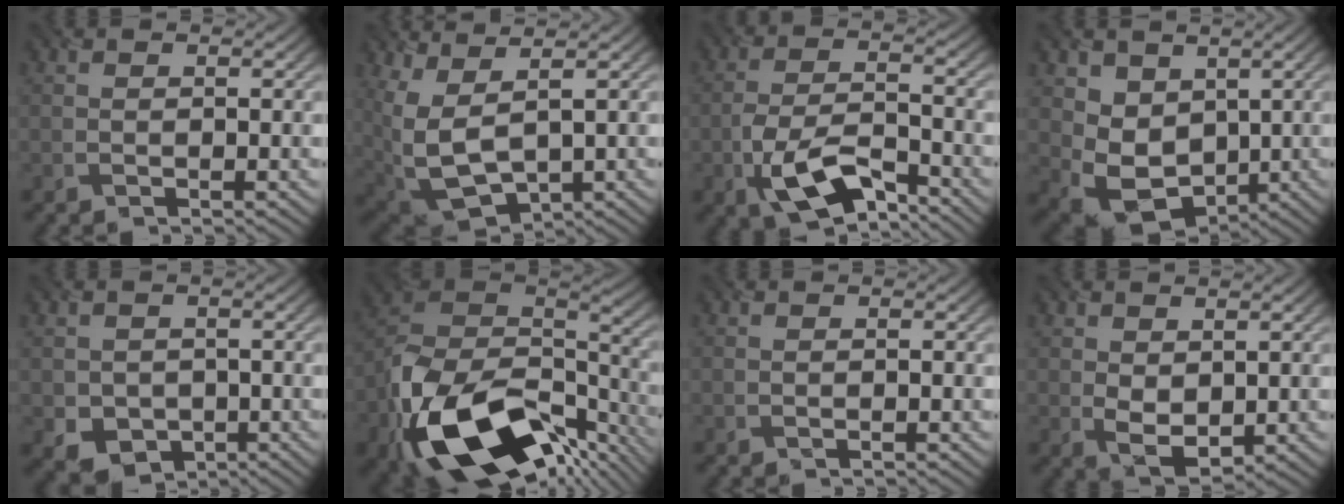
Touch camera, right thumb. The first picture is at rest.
{"total": 11.1, "force": [2.1, 5.9, 9.1], "torque": [-0.243, -0.021, 0.067]}
{"total": 9.6, "force": [-5.2, 4.2, 6.9], "torque": [-0.141, -0.002, -0.105]}
{"total": 6.9, "force": [1.2, 5.7, 3.8], "torque": [-0.098, -0.023, 0.025]}
{"total": 3.8, "force": [-0.7, 3.5, 1.5], "torque": [-0.048, -0.018, -0.012]}
{"total": 20.6, "force": [-10.8, 11.7, 13.2], "torque": [-0.300, -0.058, -0.148]}
{"total": 0.0}
{"total": 3.7, "force": [0.9, 2.3, 2.7], "torque": [-0.061, -0.007, 0.023]}